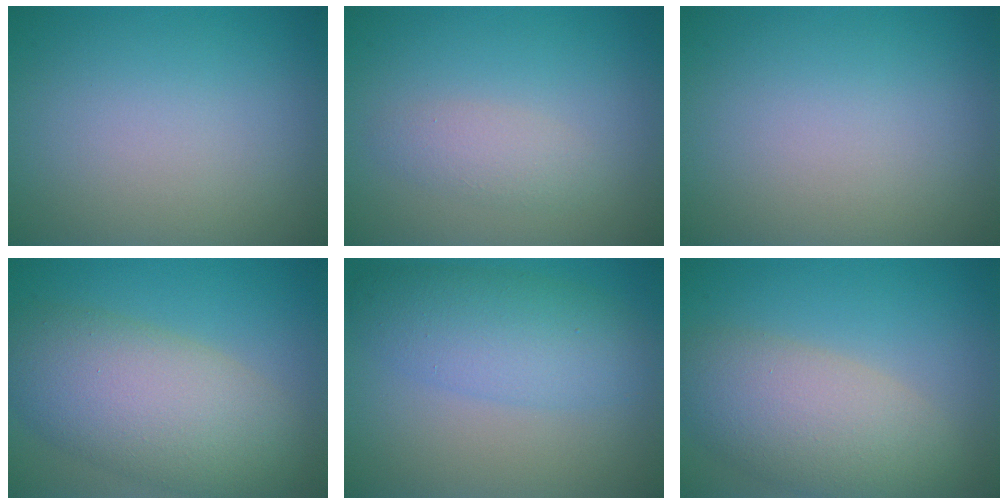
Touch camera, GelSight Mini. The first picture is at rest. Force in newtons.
{"total": 1.8, "press": 1.8, "slide": 0.0}
{"total": 0.0}
{"total": 8.8, "press": 8.8, "slide": 0.7}
{"total": 4.9, "press": 4.9, "slide": 0.1}
{"total": 6.9, "press": 6.9, "slide": 0.4}